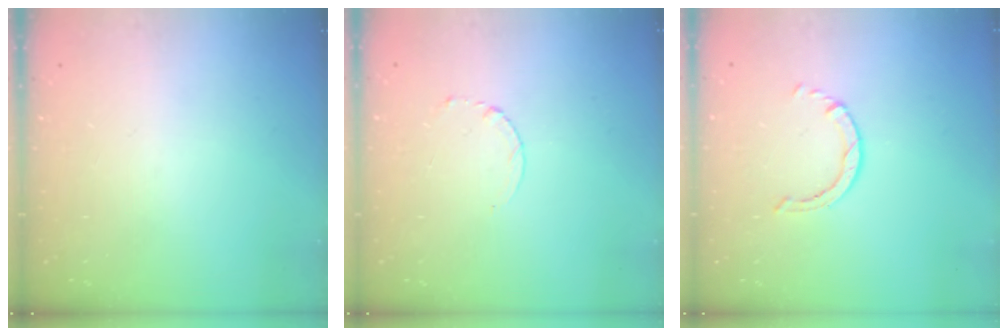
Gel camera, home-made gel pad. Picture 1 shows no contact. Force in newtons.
{"total": 2.5, "press": 2.5, "slide": 0.3}
{"total": 0.8, "press": 0.7, "slide": 0.2}